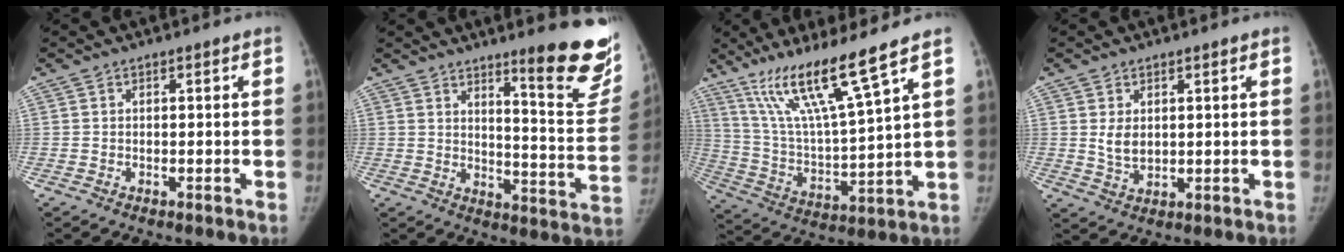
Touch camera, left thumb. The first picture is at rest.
{"total": 17.8, "force": [12.1, 3.3, 12.7], "torque": [-0.118, -0.101, 0.165]}
{"total": 15.9, "force": [10.8, 0.2, 11.6], "torque": [-0.209, -0.058, 0.210]}
{"total": 4.2, "force": [1.2, 2.8, 2.8], "torque": [-0.041, -0.015, 0.031]}